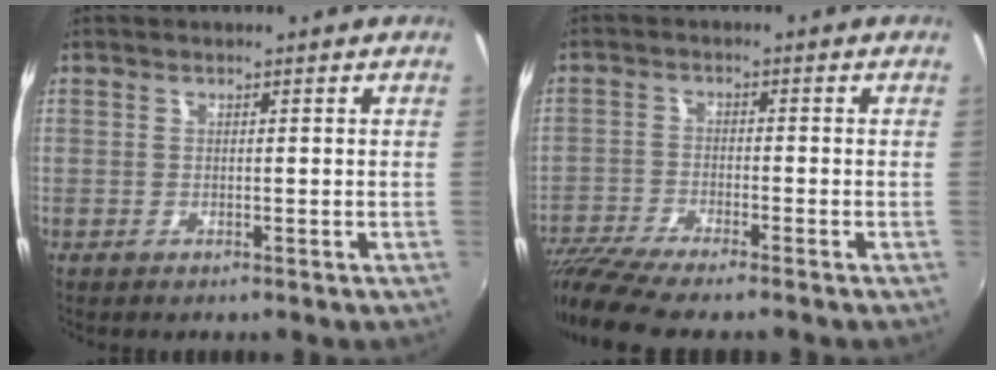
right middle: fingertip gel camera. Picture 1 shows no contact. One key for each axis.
{"total": 8.8, "fx": -7.7, "fy": 0.2, "fz": 4.2, "tx": -0.109, "ty": -0.027, "tz": -0.145}